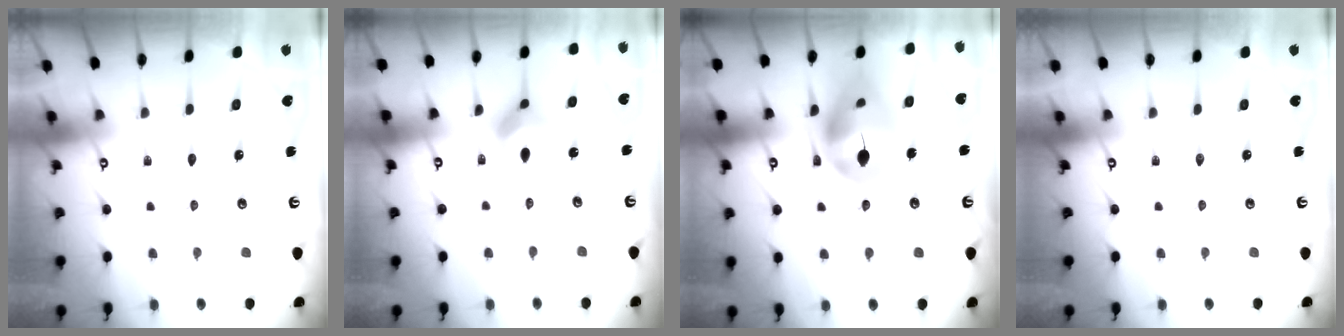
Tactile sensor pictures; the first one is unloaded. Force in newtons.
{"total": 6.8, "press": 6.8, "slide": 0.5}
{"total": 14.9, "press": 14.7, "slide": 2.0}
{"total": 0.0}